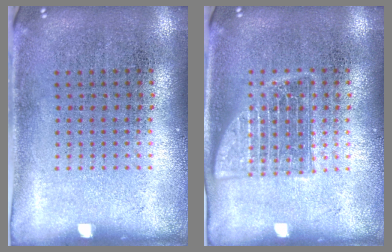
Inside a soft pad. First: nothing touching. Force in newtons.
{"total": 1.5, "press": 1.5, "slide": 0.2}